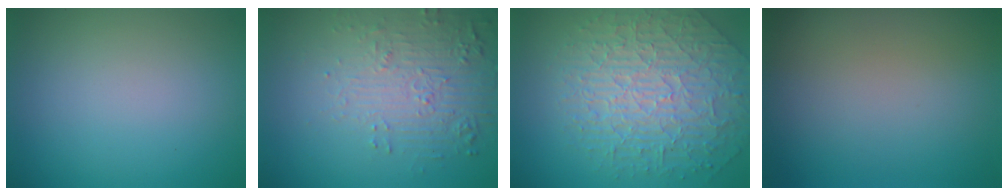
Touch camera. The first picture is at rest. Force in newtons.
{"total": 5.6, "press": 3.8, "slide": 4.2}
{"total": 6.7, "press": 5.5, "slide": 3.7}
{"total": 0.0}